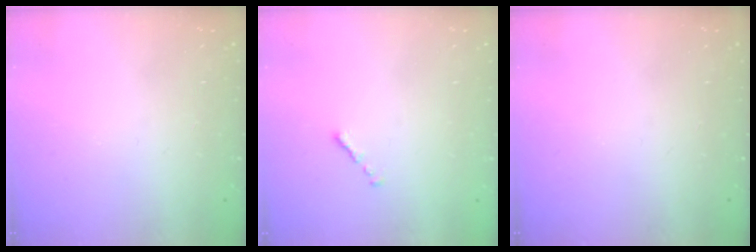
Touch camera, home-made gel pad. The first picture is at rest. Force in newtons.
{"total": 0.7, "press": 0.6, "slide": 0.4}
{"total": 0.0}